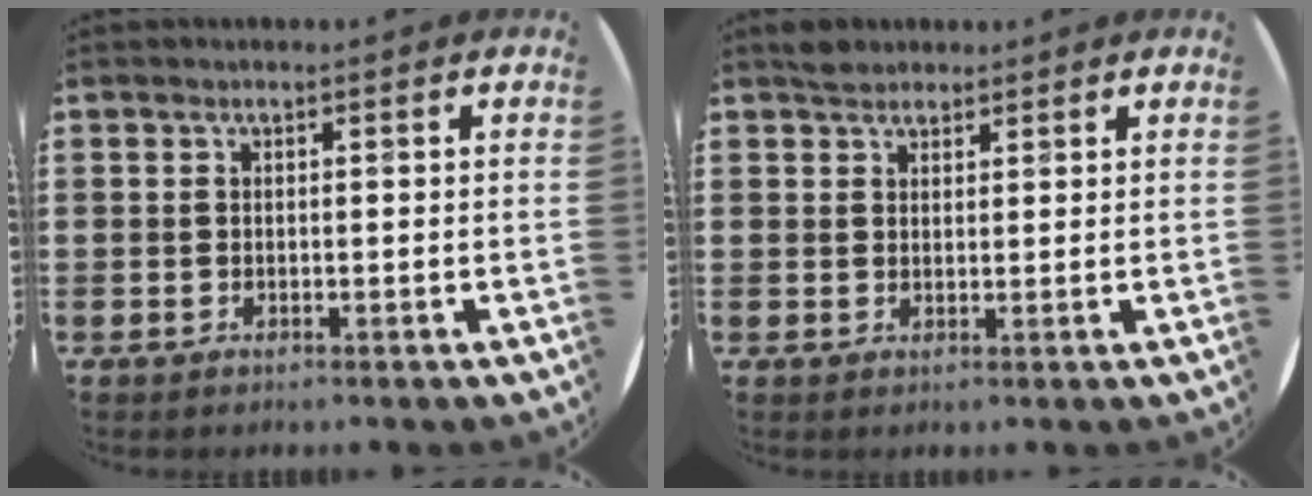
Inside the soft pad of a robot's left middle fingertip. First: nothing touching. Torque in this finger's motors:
{"motor_torque": [0.48, -0.39, 0.03, 0.03]}